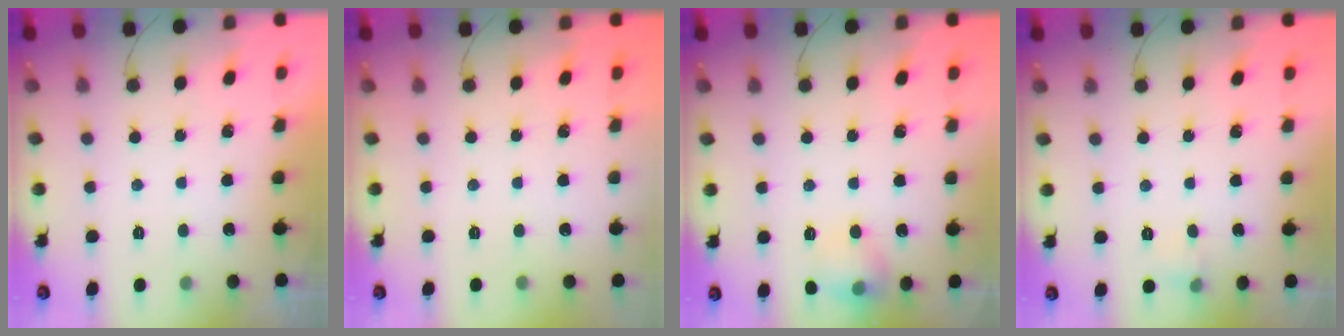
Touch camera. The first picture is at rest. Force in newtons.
{"total": 0.0}
{"total": 10.1, "press": 10.0, "slide": 1.4}
{"total": 4.3, "press": 4.1, "slide": 1.4}